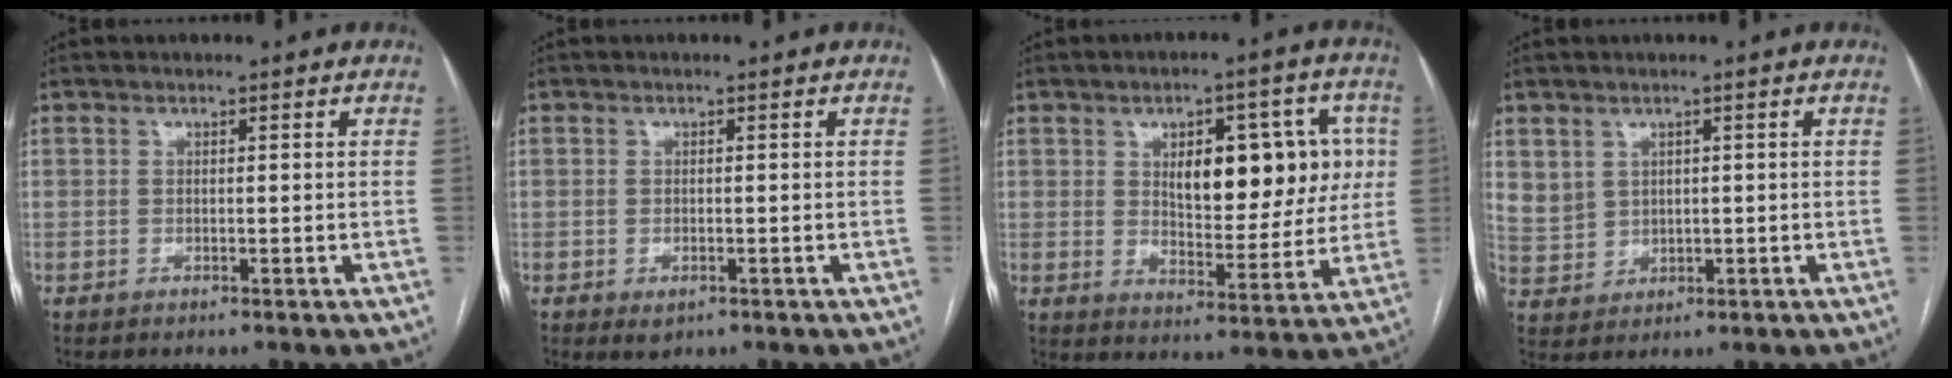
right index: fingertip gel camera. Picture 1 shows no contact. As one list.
[{"total": 1.7, "force": [-0.8, 0.9, 1.2], "torque": [-0.017, -0.001, -0.002]}, {"total": 13.1, "force": [3.0, 6.2, 11.2], "torque": [-0.142, 0.024, 0.053]}, {"total": 4.9, "force": [2.1, 4.3, 1.3], "torque": [-0.032, 0.008, 0.058]}]